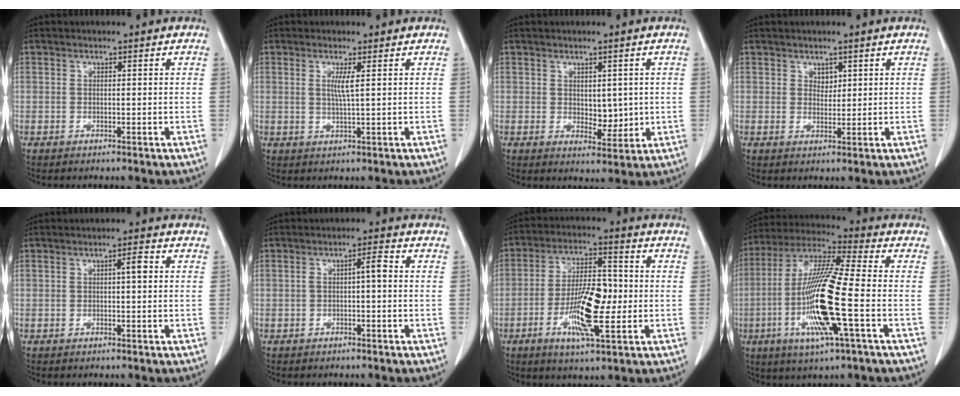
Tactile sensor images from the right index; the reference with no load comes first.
{"total": 2.4, "force": [0.6, -0.4, 2.3], "torque": [-0.048, -0.004, 0.012]}
{"total": 4.0, "force": [0.5, 2.3, 3.2], "torque": [-0.038, -0.006, 0.019]}
{"total": 1.5, "force": [0.9, 1.0, 0.7], "torque": [-0.005, -0.003, 0.017]}
{"total": 1.9, "force": [0.4, 0.3, 1.9], "torque": [-0.027, 0.006, 0.007]}
{"total": 2.6, "force": [-0.1, 0.4, 2.6], "torque": [-0.040, 0.012, 0.000]}
{"total": 13.7, "force": [-2.6, 3.5, 13.0], "torque": [-0.240, 0.006, -0.043]}
{"total": 16.6, "force": [-3.9, 0.6, 16.1], "torque": [-0.331, -0.011, -0.079]}